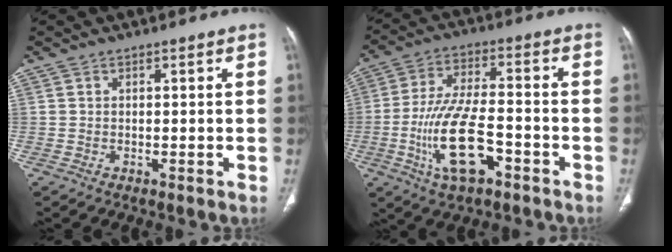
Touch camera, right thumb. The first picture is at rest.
{"total": 14.4, "force": [-5.2, 5.8, 12.1], "torque": [-0.239, 0.025, -0.091]}